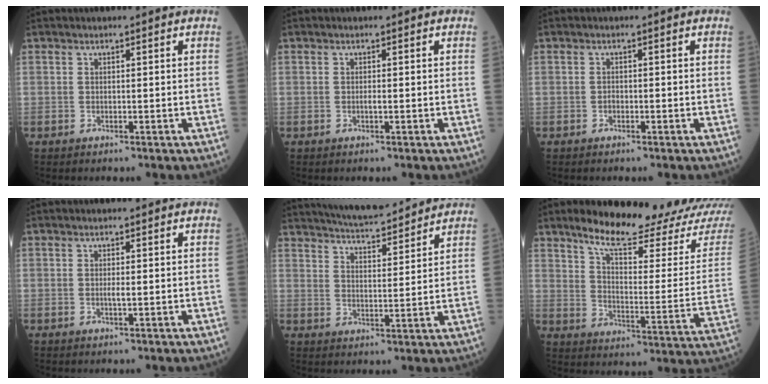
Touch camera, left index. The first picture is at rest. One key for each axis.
{"total": 0.5, "fx": -0.4, "fy": -0.1, "fz": 0.3, "tx": -0.009, "ty": -0.006, "tz": -0.007}
{"total": 0.7, "fx": -0.7, "fy": 0.2, "fz": 0.1, "tx": -0.002, "ty": -0.004, "tz": -0.012}
{"total": 0.7, "fx": -0.3, "fy": 0.0, "fz": 0.6, "tx": -0.017, "ty": -0.007, "tz": -0.005}
{"total": 12.5, "fx": 11.6, "fy": 1.5, "fz": 4.5, "tx": -0.080, "ty": 0.006, "tz": 0.176}
{"total": 20.1, "fx": 17.8, "fy": 1.5, "fz": 9.1, "tx": -0.127, "ty": -0.069, "tz": 0.237}